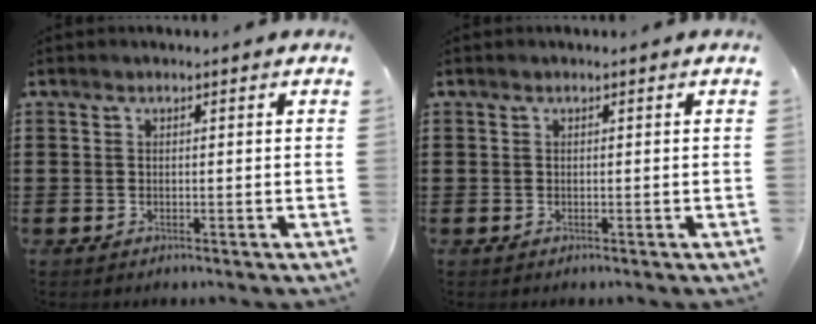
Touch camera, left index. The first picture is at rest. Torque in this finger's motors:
{"motor_torque": [0.00, 0.00, 0.03, 0.00]}